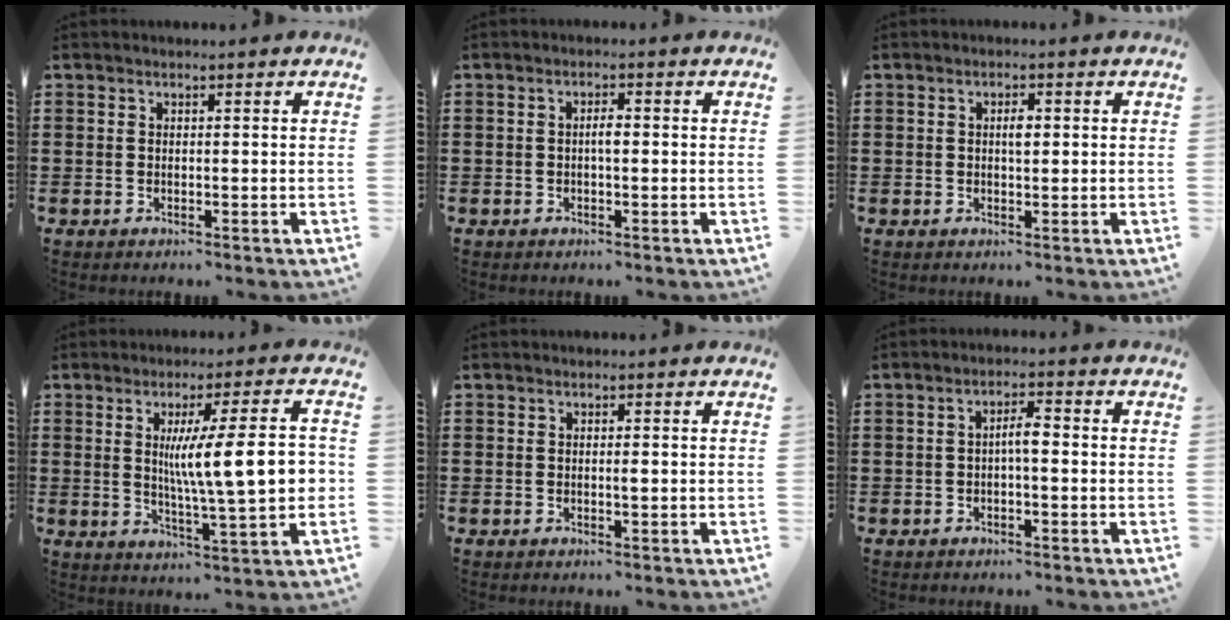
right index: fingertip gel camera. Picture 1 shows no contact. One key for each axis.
{"total": 1.8, "fx": -0.1, "fy": 0.4, "fz": 1.7, "tx": -0.033, "ty": 0.002, "tz": -0.003}
{"total": 2.0, "fx": 0.3, "fy": 0.7, "fz": 1.9, "tx": -0.037, "ty": 0.005, "tz": 0.003}
{"total": 12.5, "fx": 1.2, "fy": 2.1, "fz": 12.3, "tx": -0.201, "ty": -0.001, "tz": 0.018}
{"total": 0.5, "fx": 0.0, "fy": 0.0, "fz": 0.5, "tx": -0.010, "ty": -0.002, "tz": -0.001}
{"total": 2.8, "fx": -0.4, "fy": 0.7, "fz": 2.7, "tx": -0.050, "ty": 0.005, "tz": -0.009}